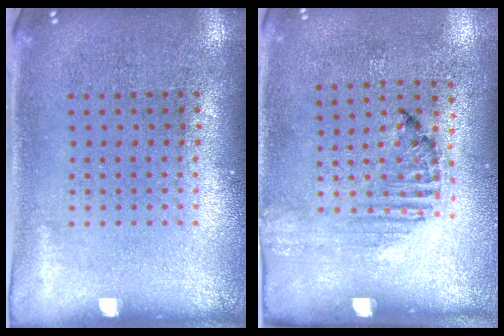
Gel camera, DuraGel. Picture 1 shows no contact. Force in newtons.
{"total": 1.3, "press": 1.1, "slide": 0.7}